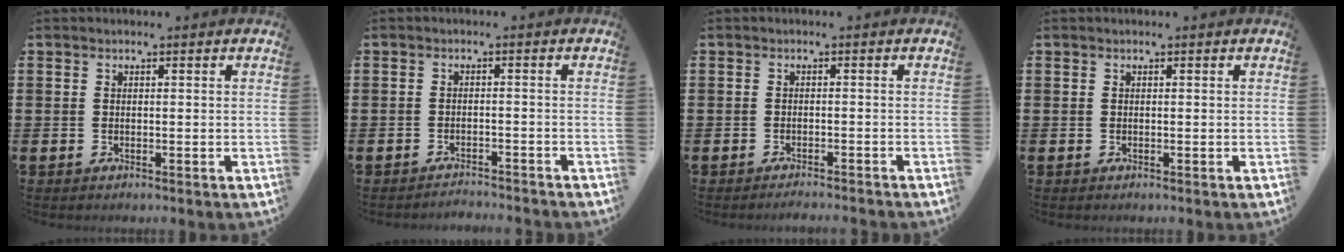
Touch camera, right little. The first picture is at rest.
{"total": 1.6, "force": [-1.6, -0.2, -0.2], "torque": [0.000, 0.005, -0.035]}
{"total": 1.1, "force": [-1.1, -0.2, 0.1], "torque": [-0.002, -0.001, -0.021]}
{"total": 0.0}